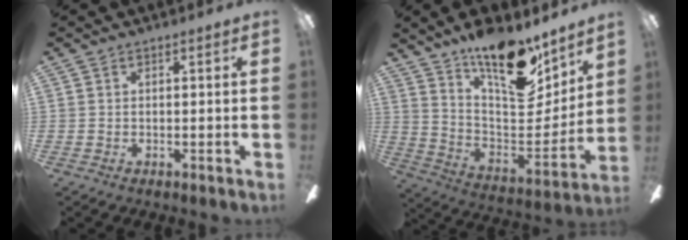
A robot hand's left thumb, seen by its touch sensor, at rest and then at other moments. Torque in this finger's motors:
{"motor_torque": [2.14, 1.26, 1.57, -1.20, 0.44]}